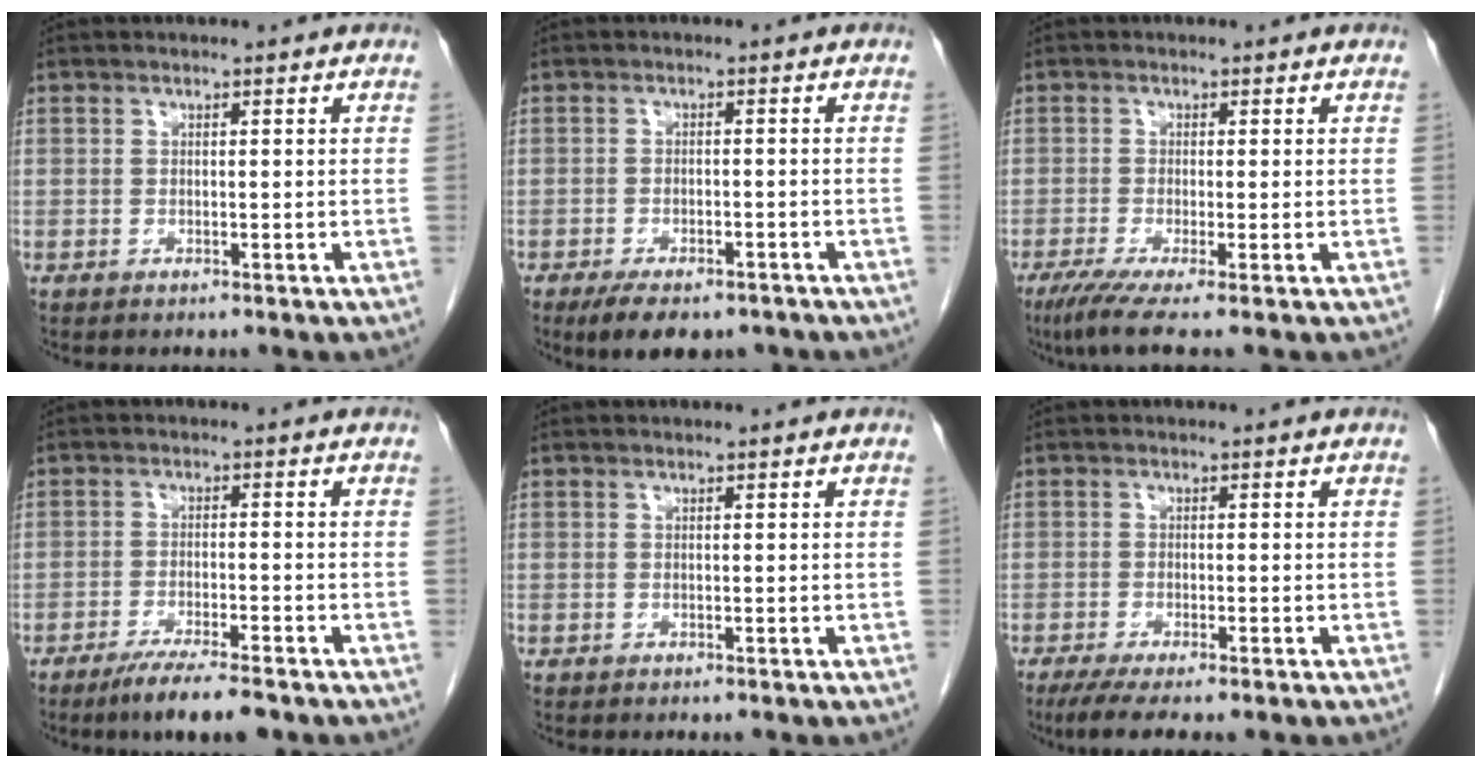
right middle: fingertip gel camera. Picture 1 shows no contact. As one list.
[{"total": 8.1, "force": [-6.1, 3.2, 4.2], "torque": [-0.059, -0.004, -0.088]}, {"total": 5.0, "force": [-3.2, -0.1, 3.8], "torque": [-0.064, -0.016, -0.059]}, {"total": 7.2, "force": [-5.4, 0.7, 4.7], "torque": [-0.075, -0.016, -0.085]}, {"total": 0.0}, {"total": 6.6, "force": [-4.9, 1.0, 4.3], "torque": [-0.065, -0.016, -0.074]}]